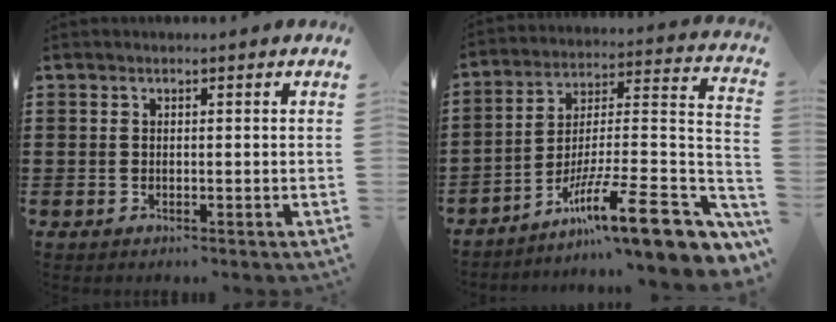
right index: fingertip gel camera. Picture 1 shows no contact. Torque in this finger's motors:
{"motor_torque": [2.14, 0.00, 0.32, 0.08]}